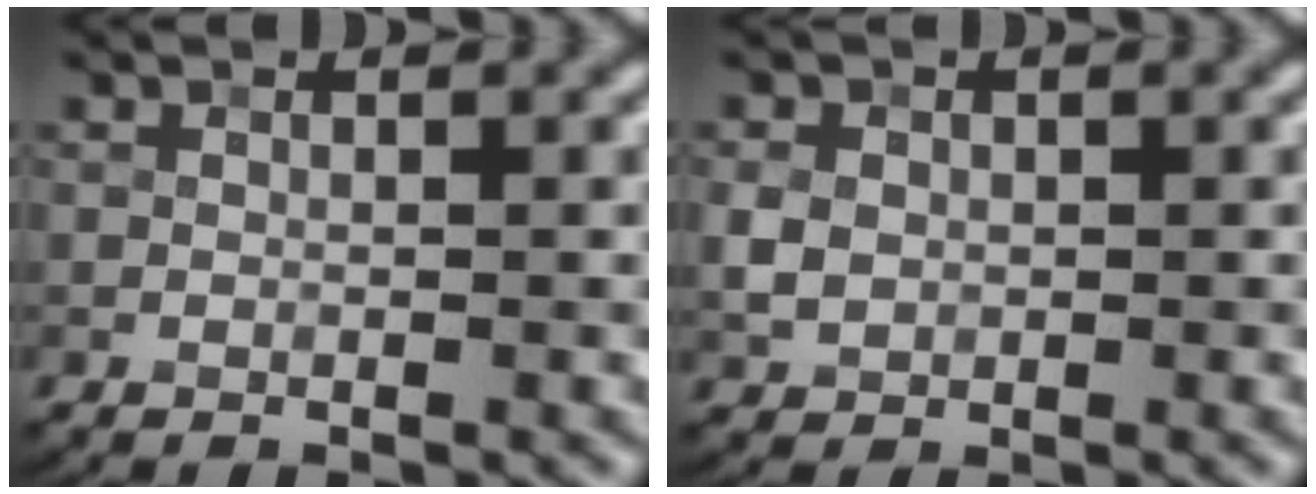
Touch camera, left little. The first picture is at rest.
{"total": 2.0, "force": [0.1, 1.7, 1.0], "torque": [-0.020, -0.001, -0.001]}